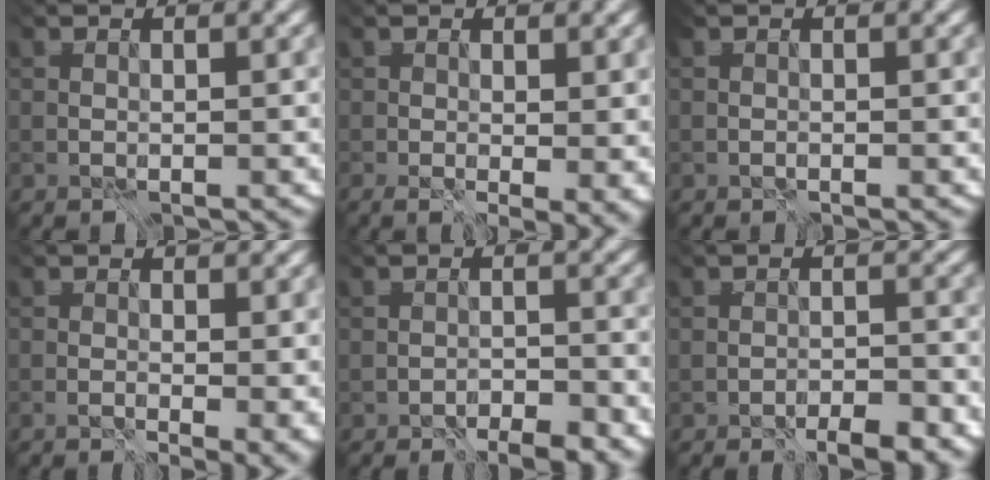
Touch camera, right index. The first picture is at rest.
{"total": 4.6, "force": [0.8, 2.4, 3.8], "torque": [-0.032, -0.009, 0.021]}
{"total": 0.9, "force": [0.6, 0.3, 0.7], "torque": [-0.006, 0.009, 0.000]}
{"total": 4.6, "force": [0.9, 2.2, 3.9], "torque": [-0.034, 0.009, 0.006]}
{"total": 4.8, "force": [-4.7, 0.6, 0.8], "torque": [0.015, -0.002, -0.071]}
{"total": 4.8, "force": [-4.7, 0.2, 0.9], "torque": [0.014, 0.000, -0.074]}